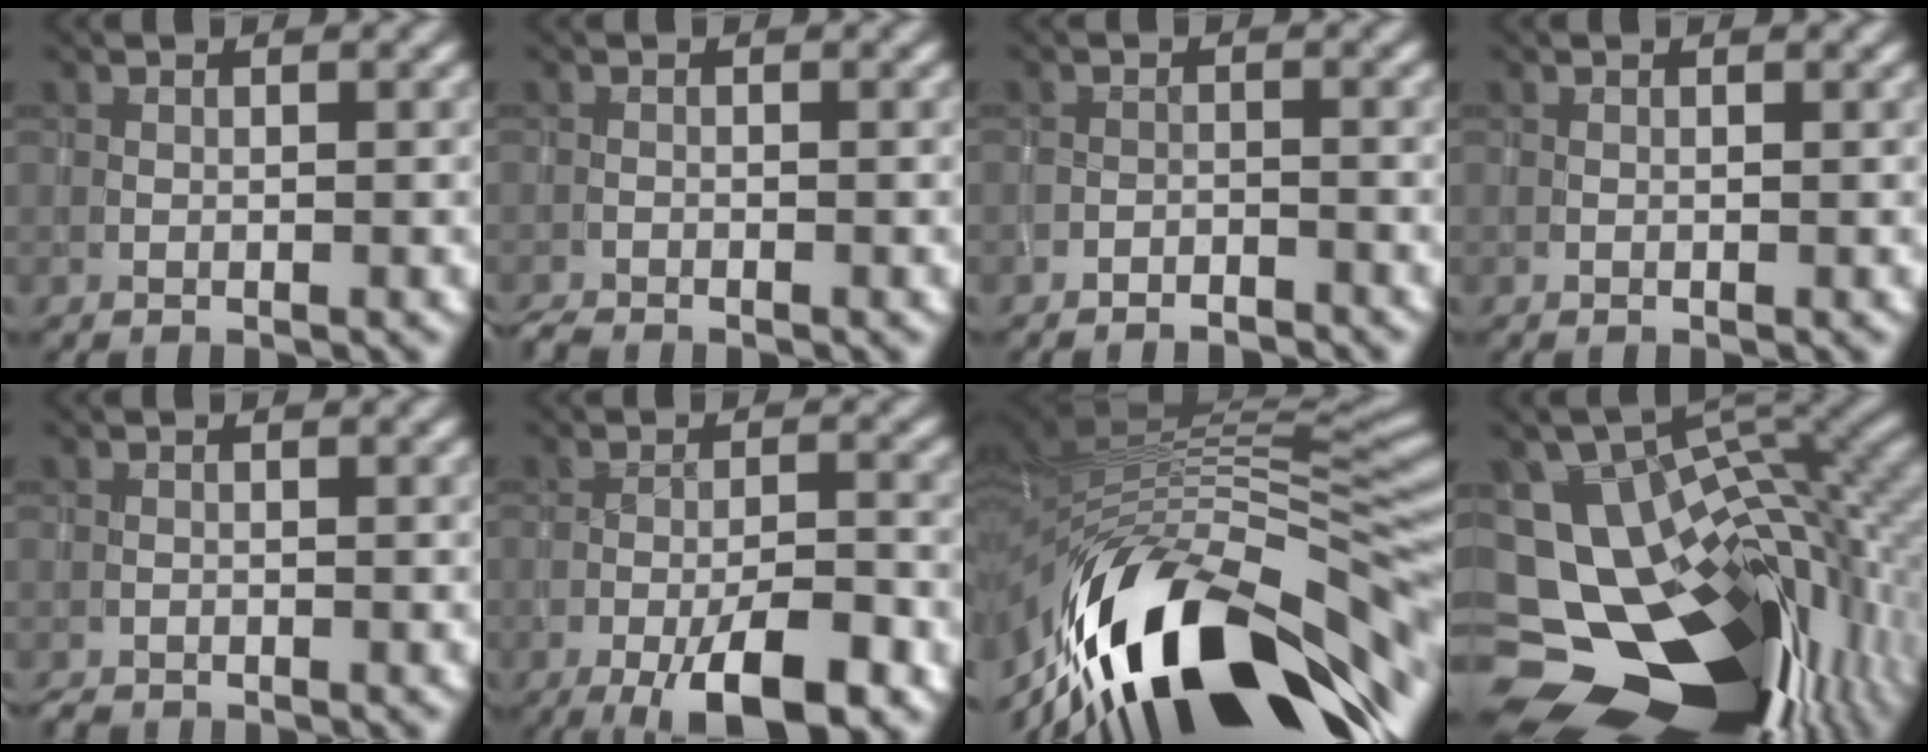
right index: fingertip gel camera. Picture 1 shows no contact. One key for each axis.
{"total": 1.0, "fx": -1.0, "fy": -0.1, "fz": 0.0, "tx": -0.004, "ty": 0.000, "tz": -0.021}
{"total": 1.7, "fx": -1.7, "fy": 0.3, "fz": 0.0, "tx": 0.006, "ty": 0.001, "tz": -0.029}
{"total": 0.0}
{"total": 0.7, "fx": -0.7, "fy": 0.0, "fz": -0.1, "tx": 0.000, "ty": 0.000, "tz": -0.013}
{"total": 7.5, "fx": -4.1, "fy": 2.3, "fz": 5.9, "tx": -0.090, "ty": -0.002, "tz": -0.066}
{"total": 15.9, "fx": -7.5, "fy": 6.8, "fz": 12.2, "tx": -0.217, "ty": 0.013, "tz": -0.126}
{"total": 18.4, "fx": -7.1, "fy": 11.2, "fz": 12.8, "tx": -0.209, "ty": -0.029, "tz": -0.073}